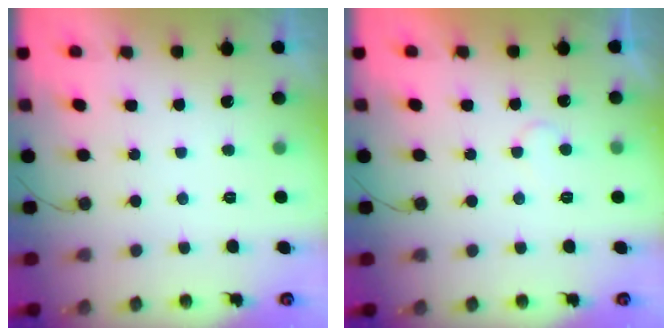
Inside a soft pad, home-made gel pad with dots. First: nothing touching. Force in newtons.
{"total": 4.1, "press": 4.1, "slide": 0.2}